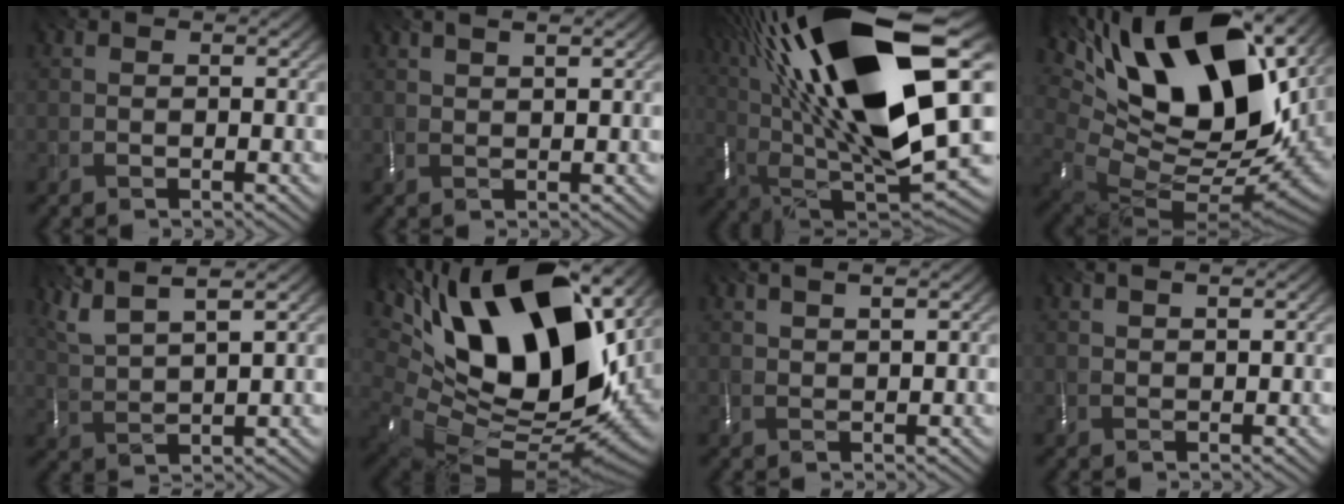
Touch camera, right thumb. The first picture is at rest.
{"total": 1.9, "force": [1.3, 0.0, 1.4], "torque": [-0.024, 0.002, 0.027]}
{"total": 22.5, "force": [6.2, 9.3, 19.5], "torque": [-0.377, 0.031, 0.103]}
{"total": 19.3, "force": [7.0, 9.4, 15.4], "torque": [-0.303, 0.023, 0.123]}
{"total": 7.9, "force": [5.7, 1.4, 5.2], "torque": [-0.123, 0.018, 0.108]}
{"total": 20.0, "force": [5.4, 10.3, 16.2], "torque": [-0.331, 0.003, 0.100]}
{"total": 2.2, "force": [1.5, 0.1, 1.7], "torque": [-0.028, 0.003, 0.029]}
{"total": 1.3, "force": [0.9, -0.1, 0.9], "torque": [-0.019, 0.004, 0.021]}